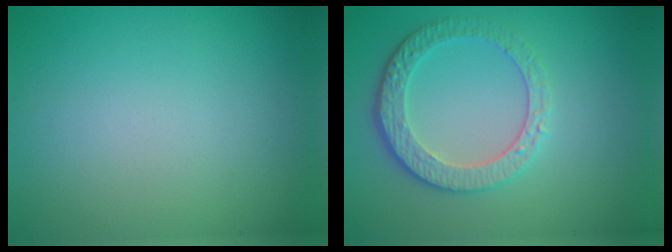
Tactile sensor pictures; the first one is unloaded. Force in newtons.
{"total": 3.9, "press": 3.1, "slide": 2.4}